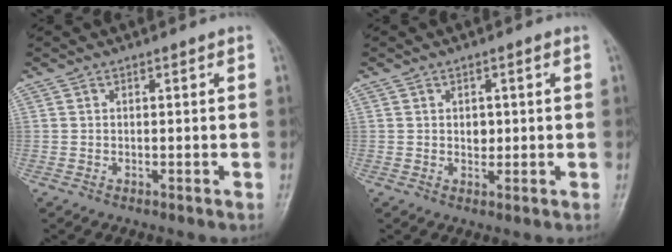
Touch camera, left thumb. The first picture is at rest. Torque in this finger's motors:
{"motor_torque": [0.00, 0.01, 0.22, 0.07, 0.00]}